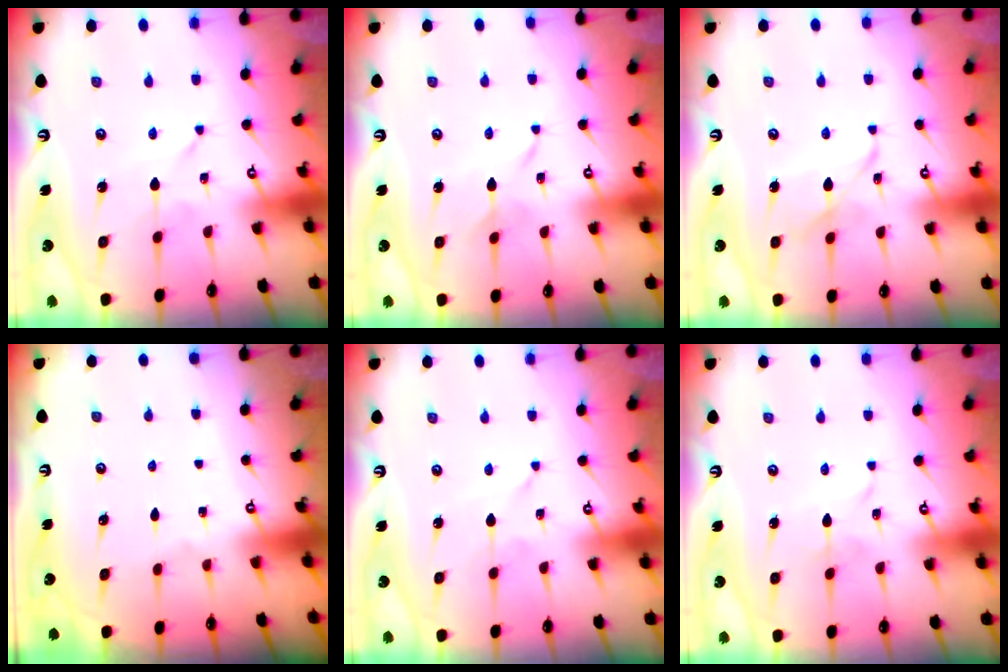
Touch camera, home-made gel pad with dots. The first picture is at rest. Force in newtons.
{"total": 1.5, "press": 1.5, "slide": 0.3}
{"total": 9.0, "press": 9.0, "slide": 0.6}
{"total": 0.0}
{"total": 0.0}
{"total": 1.9, "press": 1.9, "slide": 0.2}